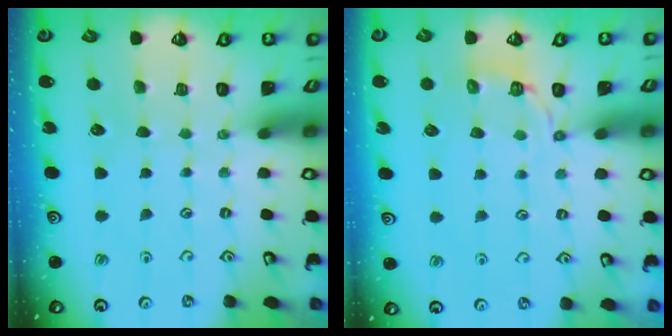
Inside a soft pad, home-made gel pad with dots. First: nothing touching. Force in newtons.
{"total": 4.1, "press": 3.5, "slide": 2.1}